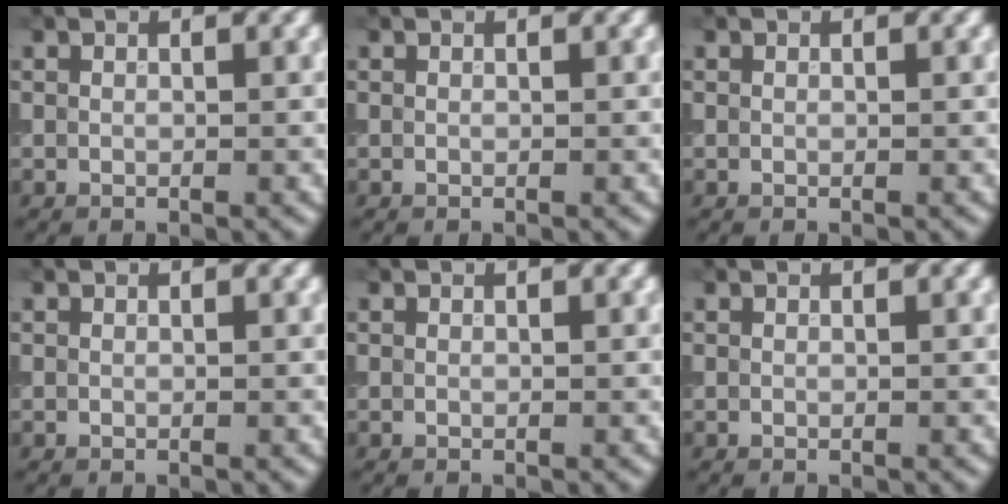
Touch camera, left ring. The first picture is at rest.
{"total": 0.0}
{"total": 0.0}
{"total": 0.0}
{"total": 0.0}
{"total": 0.0}